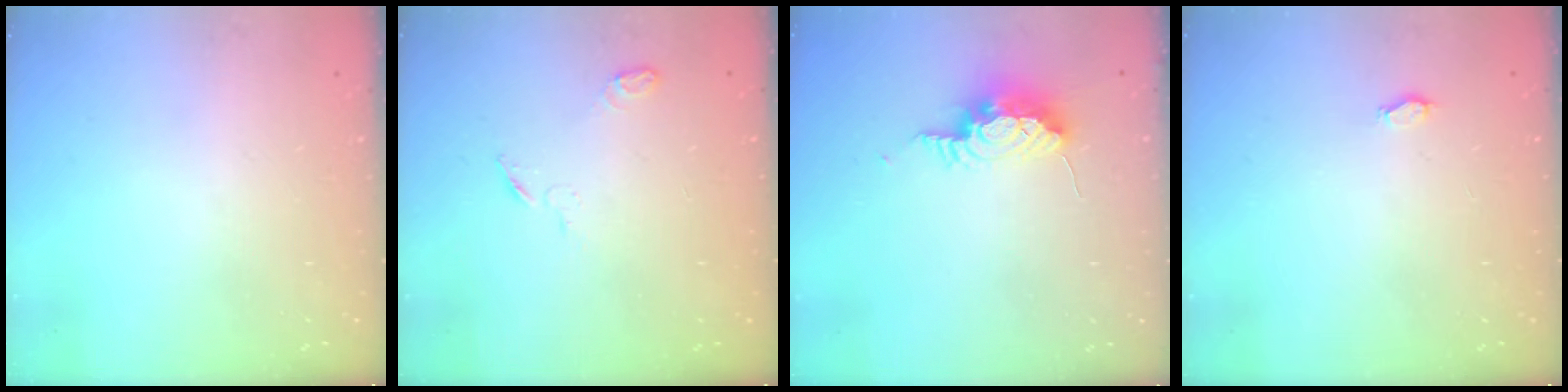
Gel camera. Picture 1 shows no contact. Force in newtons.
{"total": 3.6, "press": 3.5, "slide": 0.9}
{"total": 9.4, "press": 8.8, "slide": 3.4}
{"total": 2.3, "press": 2.0, "slide": 1.2}